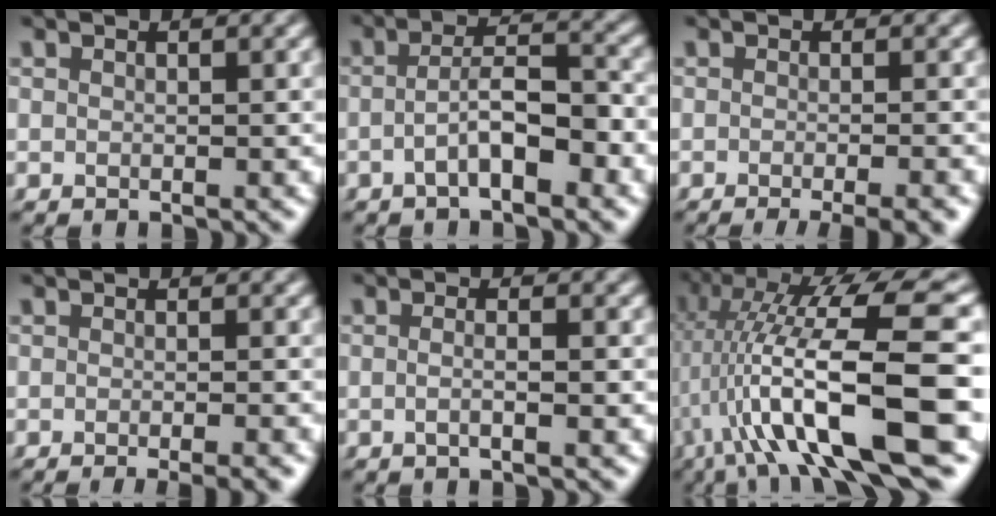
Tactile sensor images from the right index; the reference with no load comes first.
{"total": 3.8, "force": [-2.5, 0.9, 2.8], "torque": [-0.040, 0.001, -0.043]}
{"total": 5.4, "force": [-4.1, 1.3, 3.2], "torque": [-0.029, -0.001, -0.062]}
{"total": 3.6, "force": [-2.8, 0.6, 2.2], "torque": [-0.015, 0.002, -0.044]}
{"total": 1.6, "force": [-0.9, -0.2, 1.4], "torque": [-0.030, 0.002, -0.018]}
{"total": 13.8, "force": [-0.2, 5.0, 12.9], "torque": [-0.201, 0.011, -0.003]}